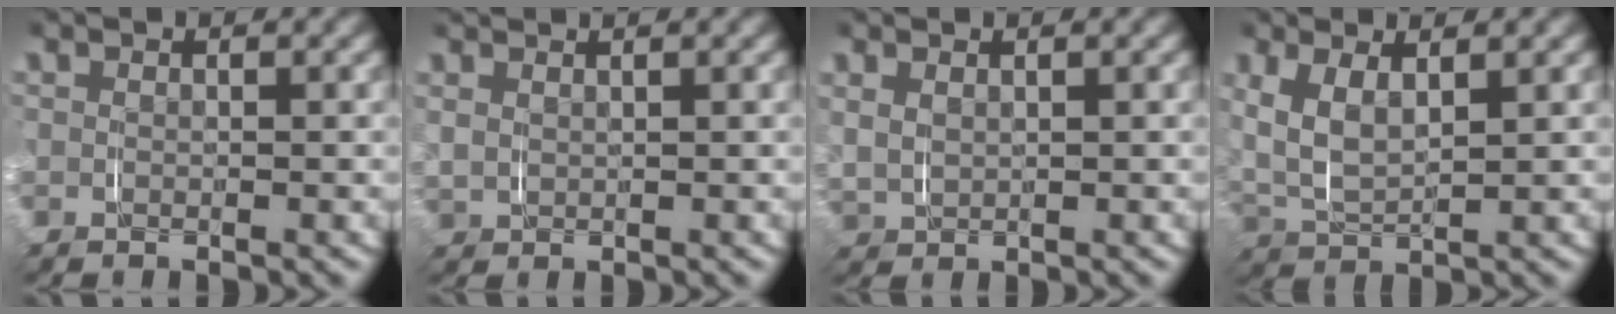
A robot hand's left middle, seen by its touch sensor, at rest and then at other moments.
{"total": 2.0, "force": [1.5, 1.0, 0.6], "torque": [-0.019, 0.004, 0.031]}
{"total": 2.1, "force": [1.1, 1.6, 1.0], "torque": [-0.032, -0.003, 0.028]}
{"total": 5.1, "force": [1.2, 3.6, 3.5], "torque": [-0.101, -0.009, 0.026]}